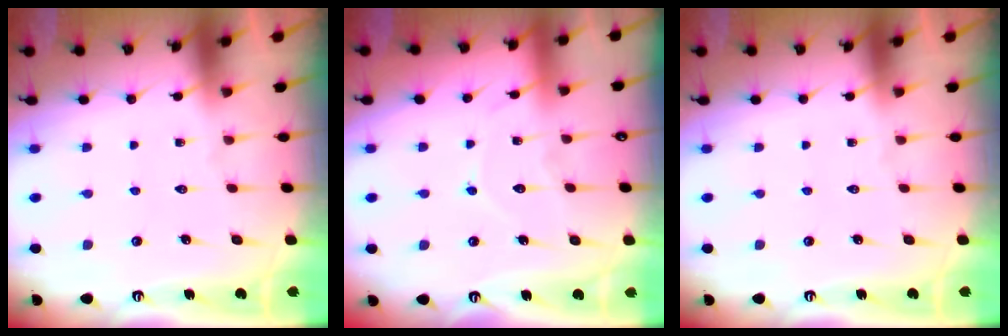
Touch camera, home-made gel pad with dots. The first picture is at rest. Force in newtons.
{"total": 7.4, "press": 7.4, "slide": 0.8}
{"total": 0.0}